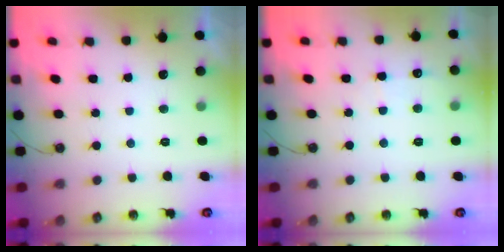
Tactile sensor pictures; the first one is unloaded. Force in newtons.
{"total": 5.3, "press": 5.3, "slide": 0.6}